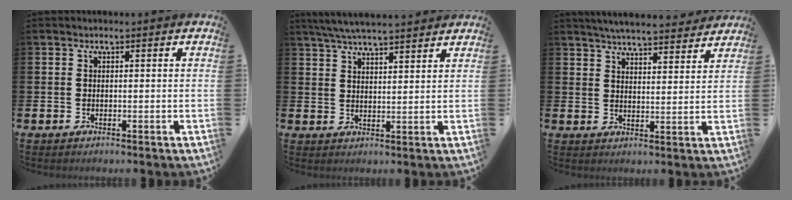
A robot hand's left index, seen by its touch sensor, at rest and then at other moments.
{"total": 5.4, "force": [5.1, 0.3, 1.5], "torque": [-0.053, -0.013, 0.096]}
{"total": 5.3, "force": [5.3, 0.4, 0.8], "torque": [-0.022, -0.033, 0.091]}